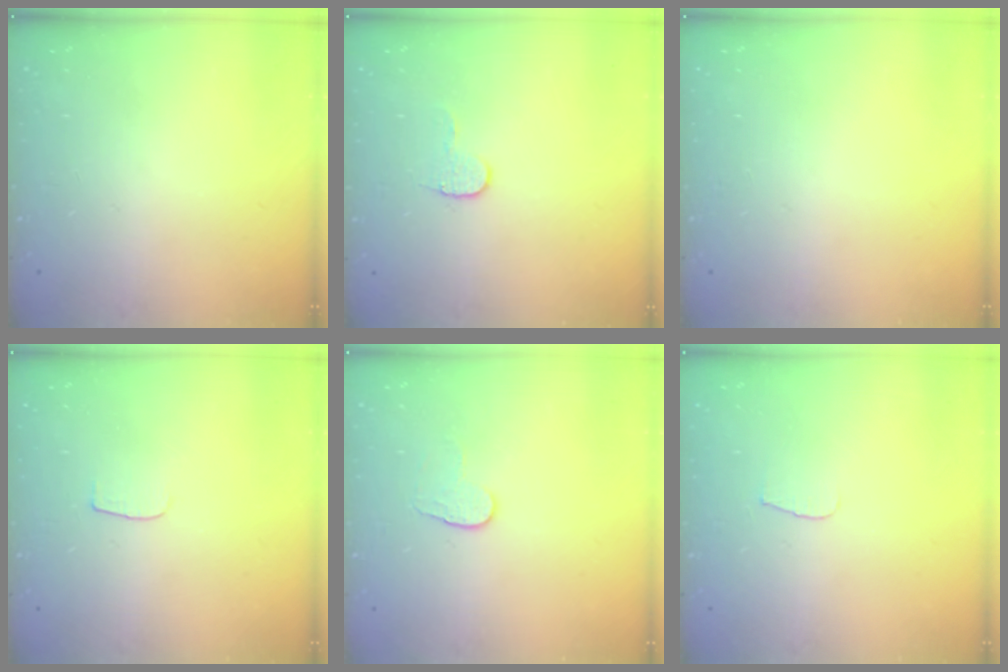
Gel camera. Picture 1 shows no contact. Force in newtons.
{"total": 5.7, "press": 5.7, "slide": 0.5}
{"total": 0.0}
{"total": 3.0, "press": 3.0, "slide": 0.4}
{"total": 6.2, "press": 6.1, "slide": 0.5}
{"total": 3.6, "press": 3.6, "slide": 0.4}